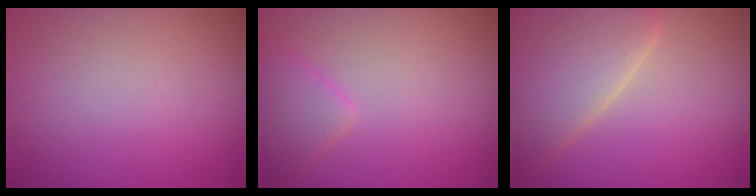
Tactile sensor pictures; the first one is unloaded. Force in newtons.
{"total": 2.3, "press": 2.3, "slide": 0.1}
{"total": 7.3, "press": 7.3, "slide": 0.9}